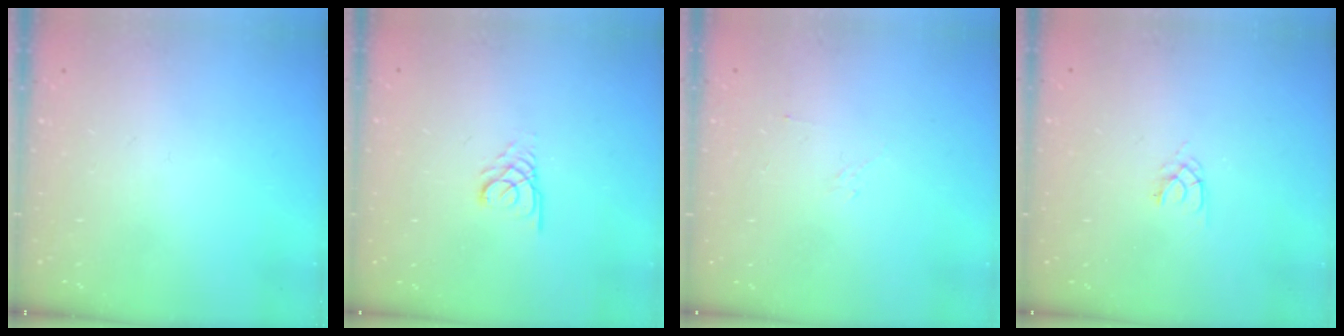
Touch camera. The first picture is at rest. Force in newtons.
{"total": 2.5, "press": 2.5, "slide": 0.2}
{"total": 3.1, "press": 3.0, "slide": 0.8}
{"total": 1.3, "press": 1.2, "slide": 0.3}